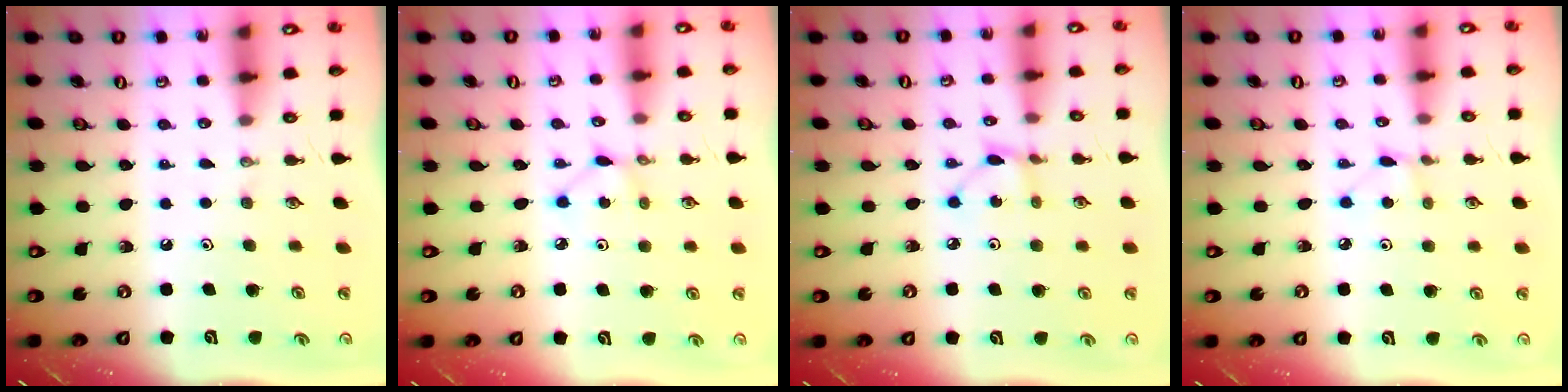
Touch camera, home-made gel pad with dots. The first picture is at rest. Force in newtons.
{"total": 2.3, "press": 2.3, "slide": 0.0}
{"total": 2.4, "press": 2.4, "slide": 0.2}
{"total": 2.6, "press": 2.6, "slide": 0.3}